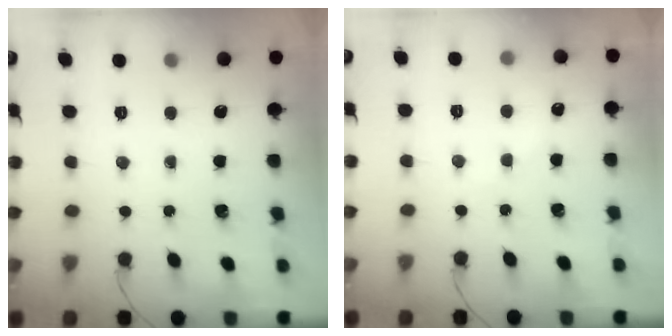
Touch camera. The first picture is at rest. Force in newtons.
{"total": 5.2, "press": 5.0, "slide": 1.4}